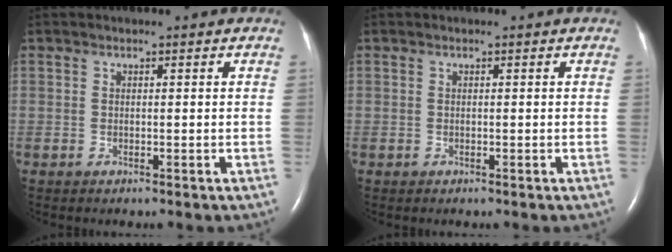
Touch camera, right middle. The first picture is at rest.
{"total": 0.0}